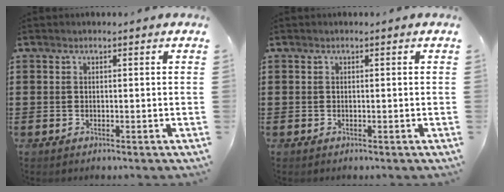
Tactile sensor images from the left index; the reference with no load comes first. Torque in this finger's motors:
{"motor_torque": [0.00, 0.00, 0.00, 0.00]}